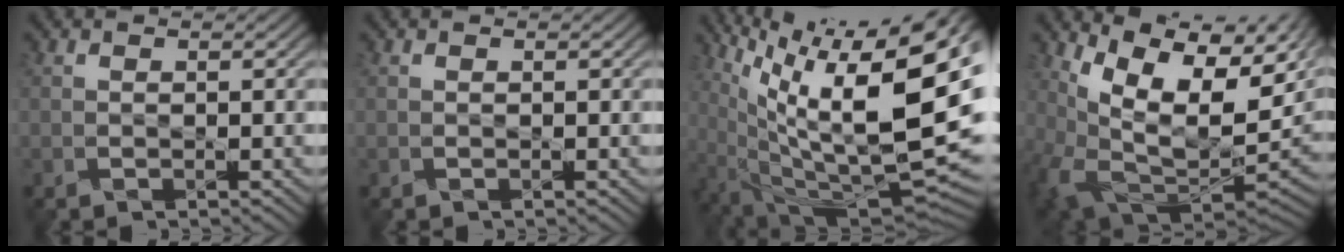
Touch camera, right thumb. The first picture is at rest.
{"total": 0.0}
{"total": 19.9, "force": [7.3, 5.8, 17.6], "torque": [-0.255, 0.024, 0.132]}
{"total": 13.7, "force": [3.5, 8.1, 10.4], "torque": [-0.185, -0.016, 0.088]}